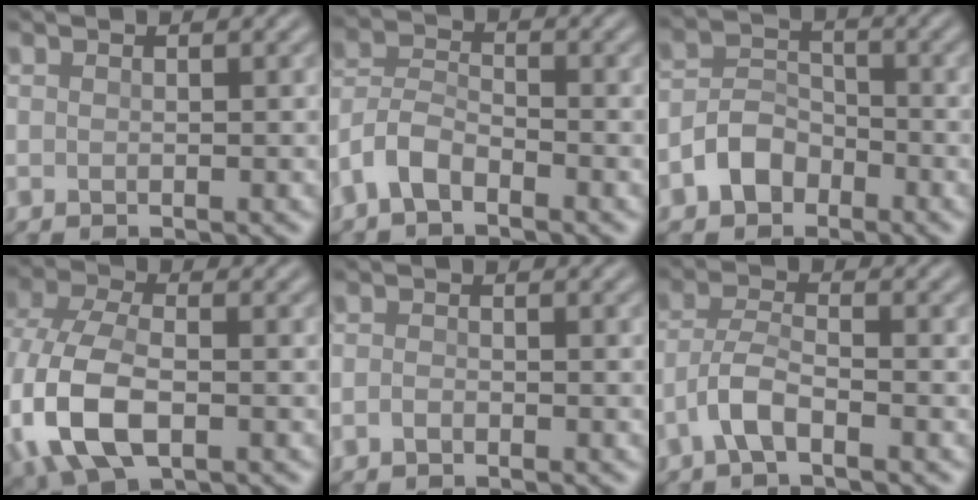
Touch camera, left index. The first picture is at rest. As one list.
[{"total": 3.9, "force": [-2.5, 1.9, 2.2], "torque": [-0.045, 0.006, -0.063]}, {"total": 3.9, "force": [-2.2, 2.7, 1.7], "torque": [-0.029, 0.006, -0.050]}, {"total": 9.7, "force": [-2.5, 5.7, 7.5], "torque": [-0.189, -0.009, -0.058]}, {"total": 0.8, "force": [-0.5, 0.4, 0.5], "torque": [-0.011, -0.001, -0.012]}, {"total": 3.5, "force": [-1.9, 1.1, 2.6], "torque": [-0.059, 0.007, -0.048]}]